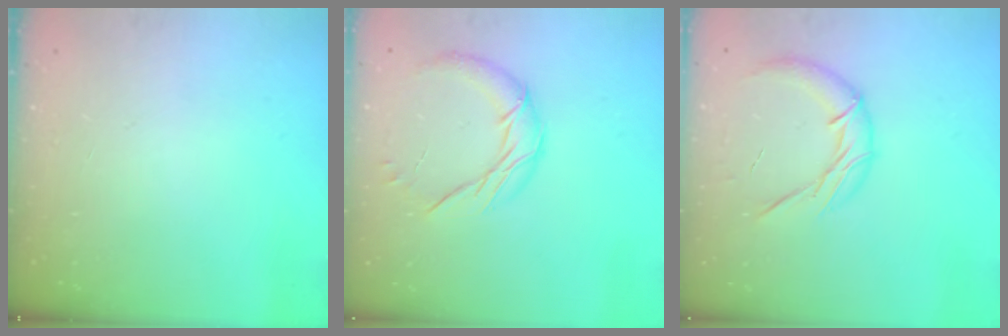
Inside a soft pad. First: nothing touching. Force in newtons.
{"total": 11.0, "press": 10.9, "slide": 0.6}
{"total": 11.5, "press": 11.5, "slide": 0.8}